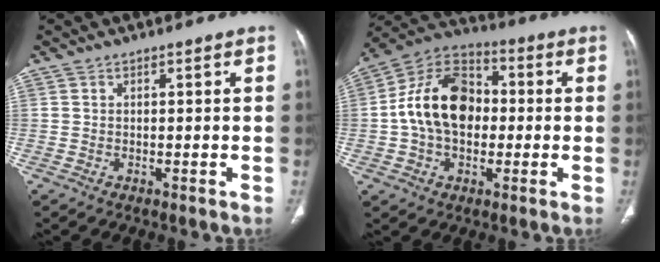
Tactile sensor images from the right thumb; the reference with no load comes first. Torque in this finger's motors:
{"motor_torque": [0.51, 2.41, 1.51, -0.21, 0.16]}